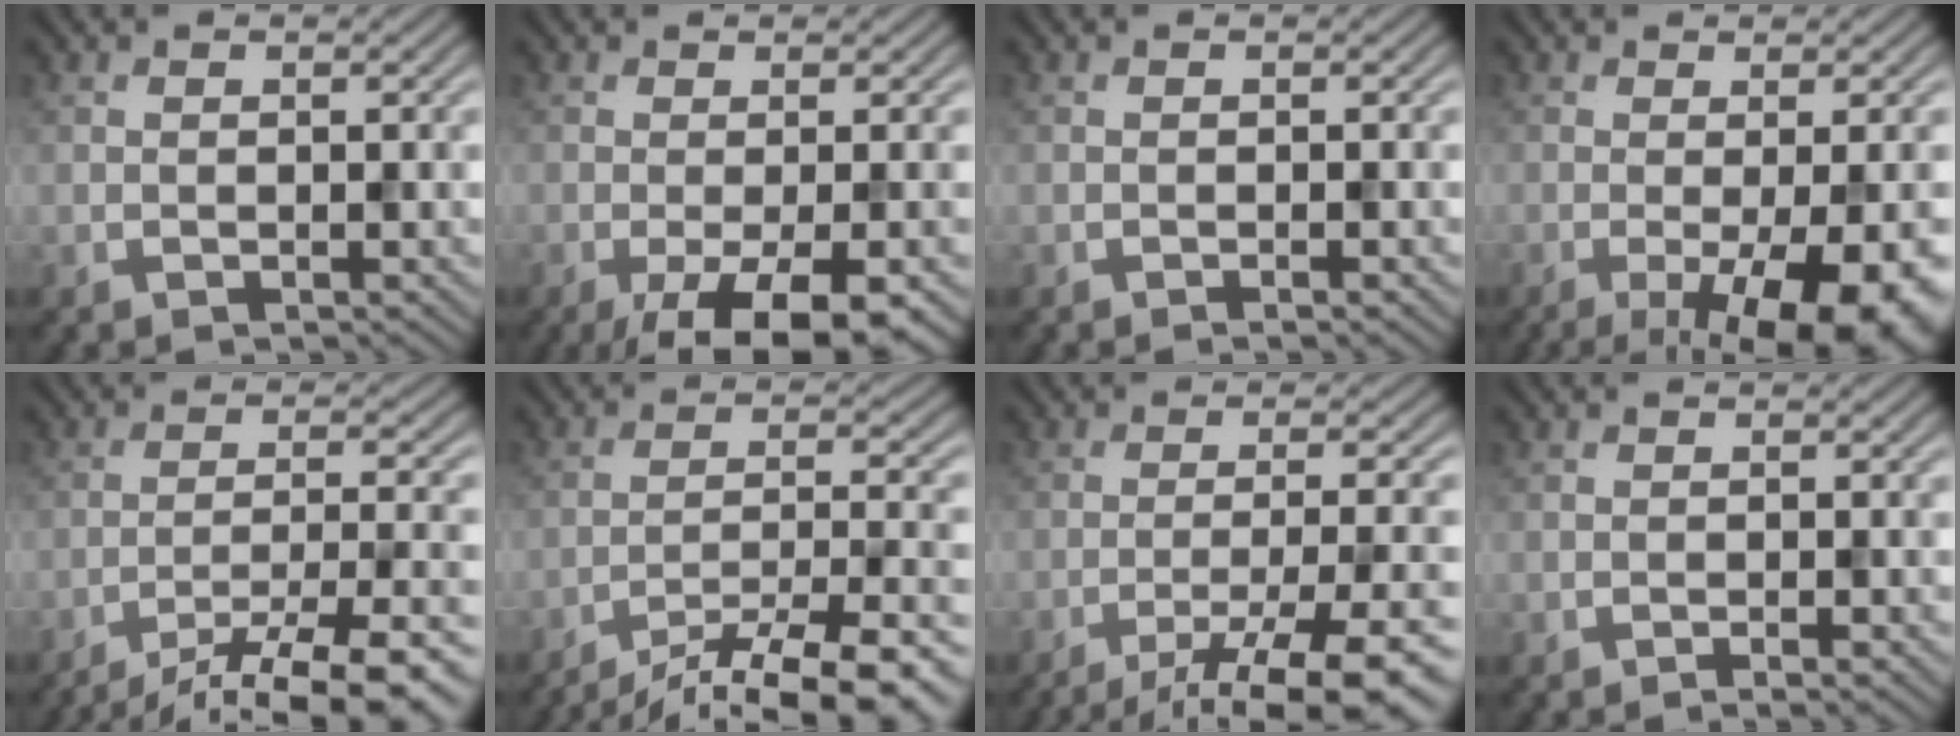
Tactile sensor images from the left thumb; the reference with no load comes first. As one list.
[{"total": 8.5, "force": [-3.9, 2.6, 7.1], "torque": [-0.110, -0.011, -0.057]}, {"total": 0.7, "force": [-0.4, 0.0, 0.6], "torque": [-0.008, -0.001, -0.009]}, {"total": 11.4, "force": [-4.3, 3.3, 10.0], "torque": [-0.126, -0.012, -0.052]}, {"total": 12.7, "force": [-10.0, 2.2, 7.4], "torque": [-0.121, -0.009, -0.135]}, {"total": 14.2, "force": [-11.6, 2.6, 7.8], "torque": [-0.125, -0.012, -0.160]}, {"total": 11.6, "force": [-8.2, 2.1, 8.0], "torque": [-0.125, -0.008, -0.107]}, {"total": 1.0, "force": [-0.6, 0.0, 0.8], "torque": [-0.009, 0.000, -0.012]}]